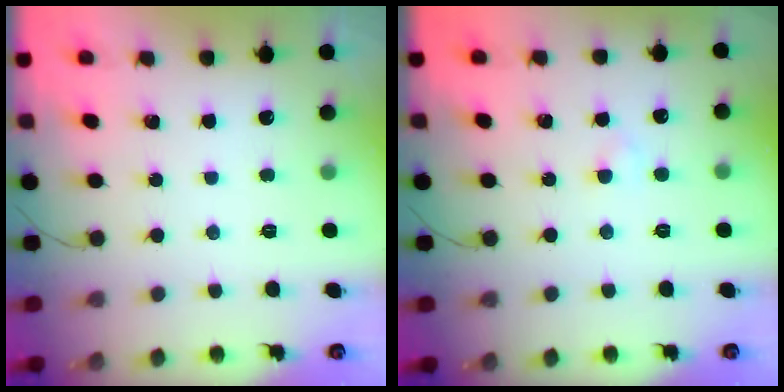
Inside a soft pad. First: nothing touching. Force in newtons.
{"total": 1.9, "press": 1.7, "slide": 0.9}